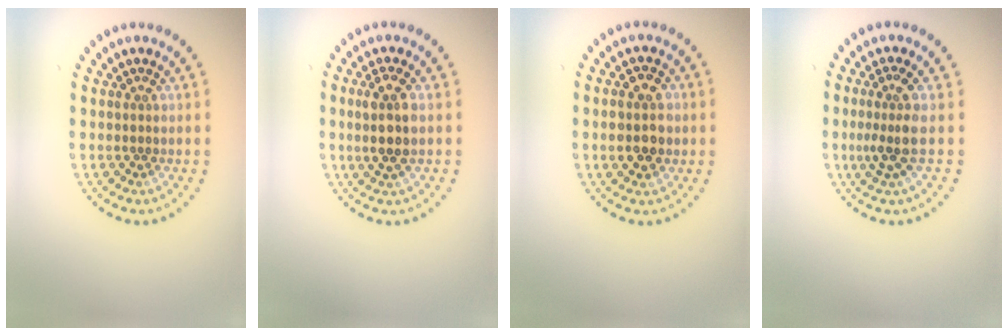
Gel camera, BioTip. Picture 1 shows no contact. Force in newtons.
{"total": 2.8, "press": 2.6, "slide": 1.2}
{"total": 3.8, "press": 3.7, "slide": 0.2}
{"total": 2.6, "press": 2.0, "slide": 1.7}